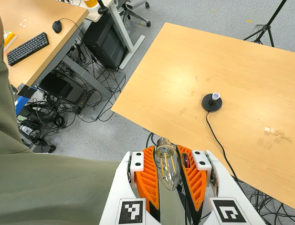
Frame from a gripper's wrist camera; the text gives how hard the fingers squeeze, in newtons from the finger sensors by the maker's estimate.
{"total": 22.5, "left": 24.8, "right": 20.1}